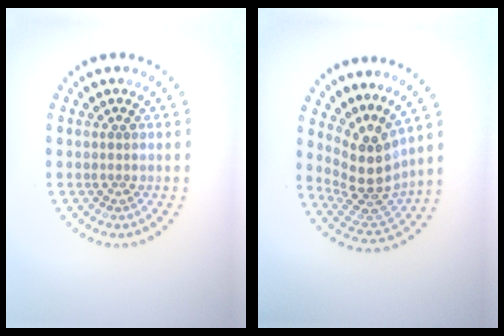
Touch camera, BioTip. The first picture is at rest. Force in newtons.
{"total": 4.6, "press": 3.5, "slide": 3.1}